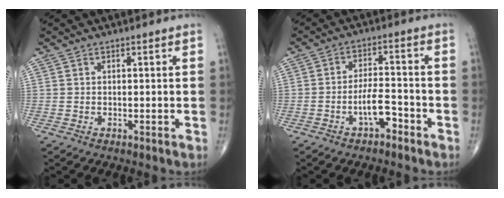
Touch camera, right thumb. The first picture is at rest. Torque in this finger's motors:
{"motor_torque": [2.58, 2.43, 1.11, -1.32, 0.42]}